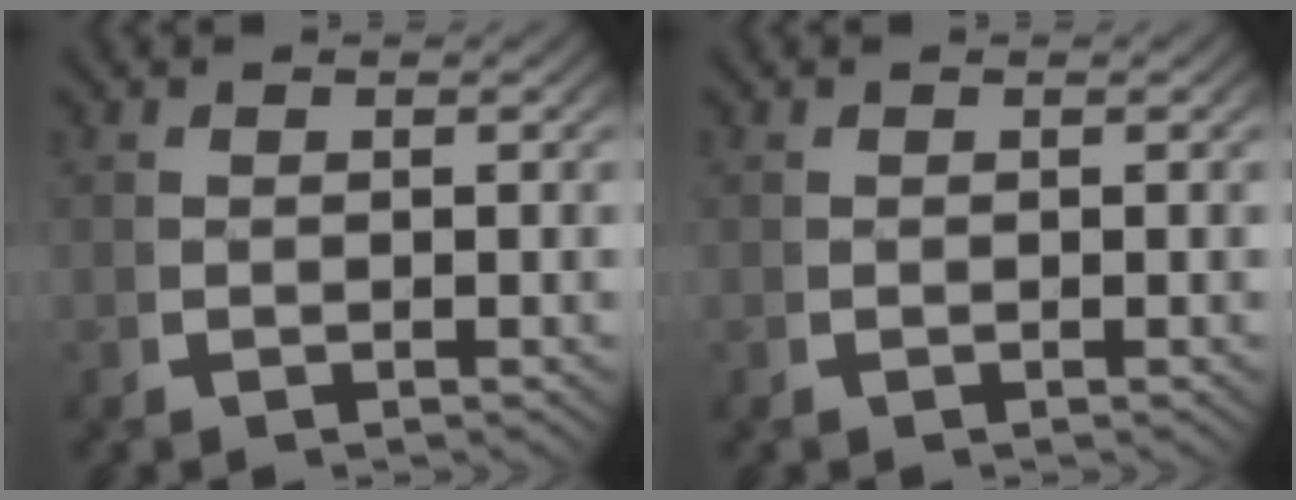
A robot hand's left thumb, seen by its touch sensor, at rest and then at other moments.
{"total": 0.0}